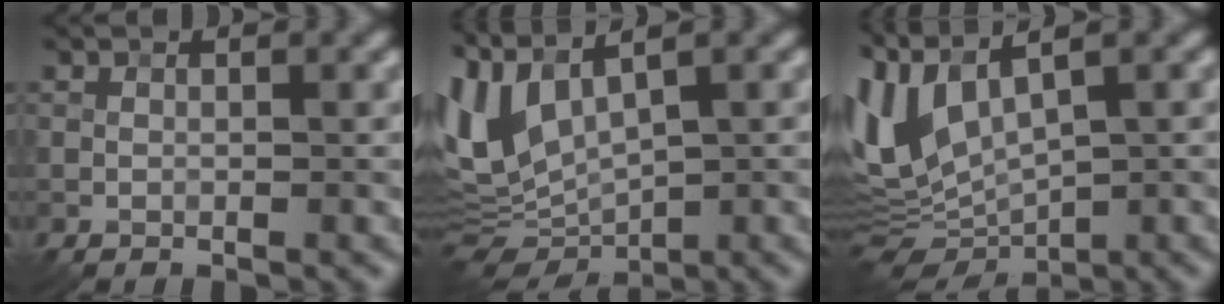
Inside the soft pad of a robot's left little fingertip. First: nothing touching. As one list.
[{"total": 7.0, "force": [2.2, 3.0, 5.9], "torque": [-0.139, -0.001, 0.044]}, {"total": 7.9, "force": [2.0, 3.1, 7.0], "torque": [-0.161, -0.001, 0.043]}]